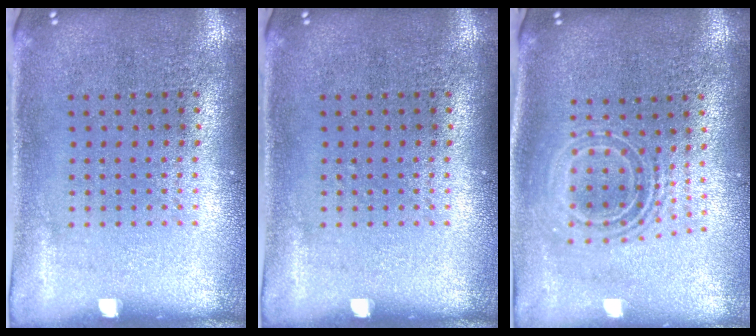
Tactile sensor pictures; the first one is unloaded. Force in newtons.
{"total": 0.0}
{"total": 1.9, "press": 1.5, "slide": 1.2}